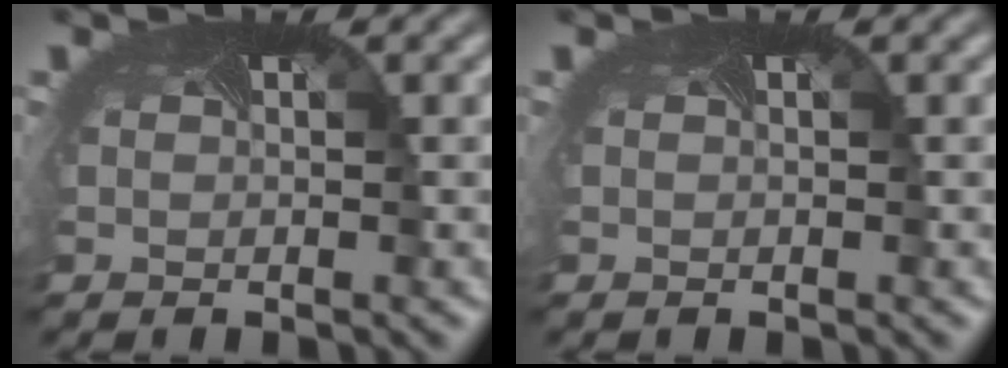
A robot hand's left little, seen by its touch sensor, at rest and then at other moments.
{"total": 0.0}